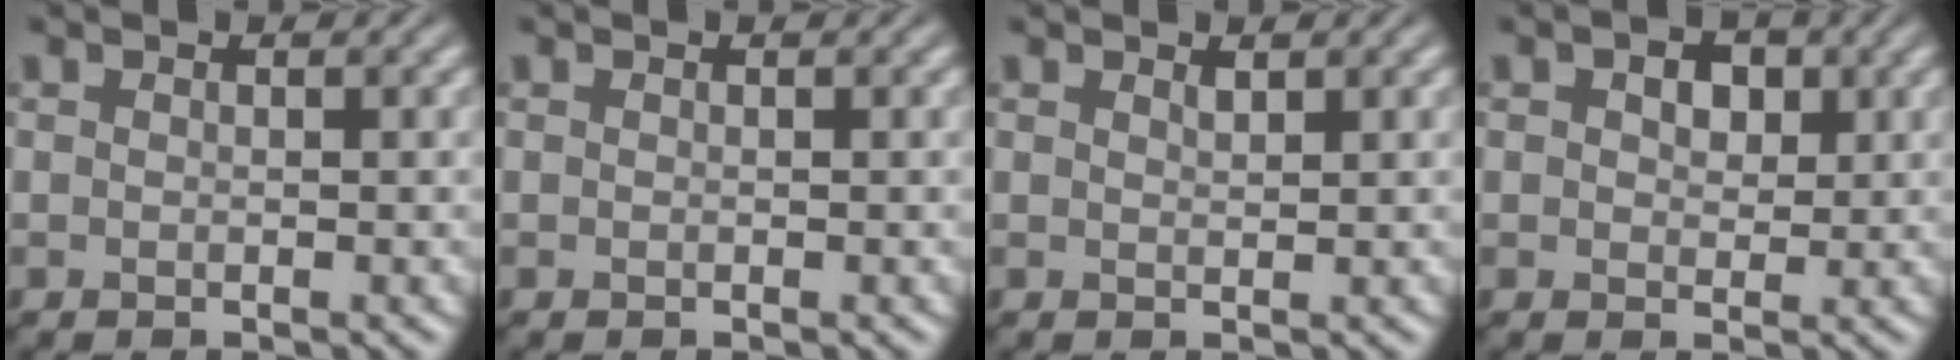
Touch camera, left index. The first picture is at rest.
{"total": 0.0}
{"total": 0.6, "force": [0.6, 0.1, 0.3], "torque": [-0.004, -0.003, 0.012]}
{"total": 3.0, "force": [1.2, 2.0, 1.9], "torque": [-0.026, 0.003, 0.012]}